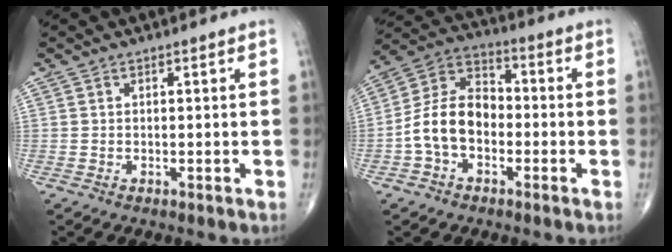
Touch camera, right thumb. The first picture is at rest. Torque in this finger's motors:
{"motor_torque": [1.62, 1.43, 1.33, -0.35, 0.15]}